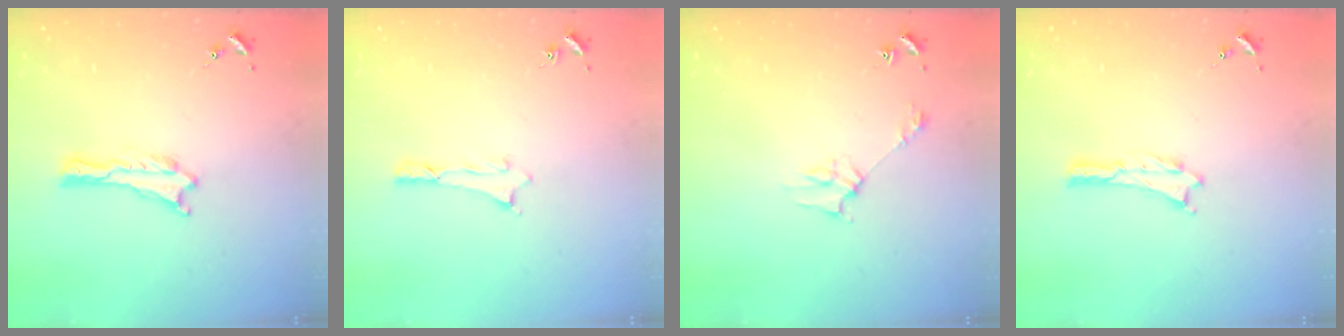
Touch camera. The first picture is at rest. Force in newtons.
{"total": 0.6, "press": 0.5, "slide": 0.2}
{"total": 2.8, "press": 2.8, "slide": 0.2}
{"total": 0.0}